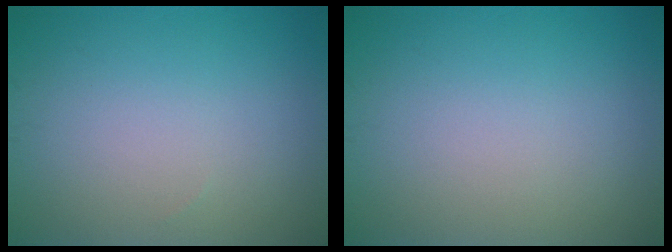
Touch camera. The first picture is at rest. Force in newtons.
{"total": 0.0}